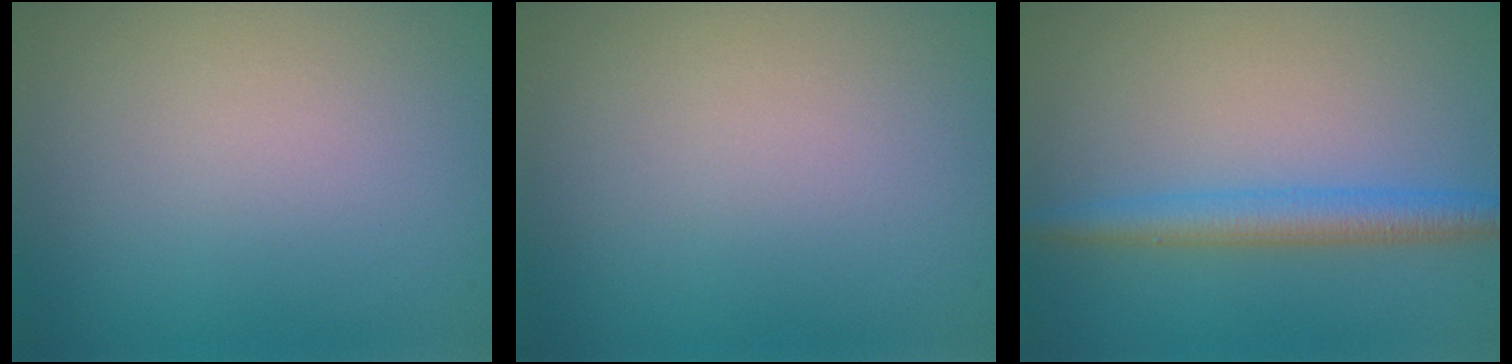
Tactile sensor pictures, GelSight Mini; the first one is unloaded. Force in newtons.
{"total": 0.0}
{"total": 3.5, "press": 3.5, "slide": 0.1}